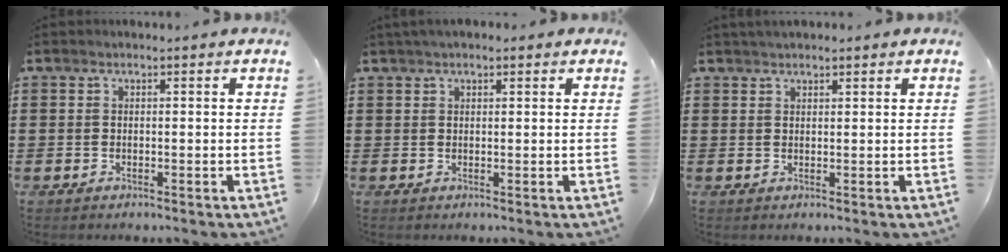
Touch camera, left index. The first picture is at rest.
{"total": 1.6, "force": [1.2, 0.6, 0.9], "torque": [-0.019, 0.004, 0.022]}
{"total": 1.4, "force": [1.3, 0.3, 0.3], "torque": [-0.008, 0.003, 0.025]}